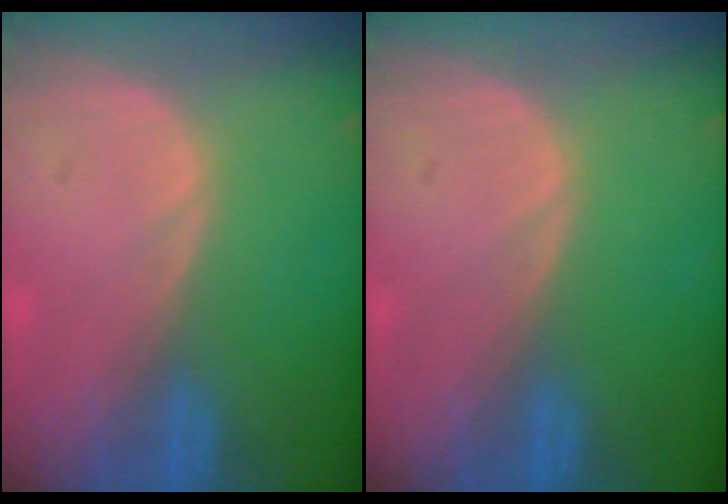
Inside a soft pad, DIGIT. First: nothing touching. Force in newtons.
{"total": 0.0}